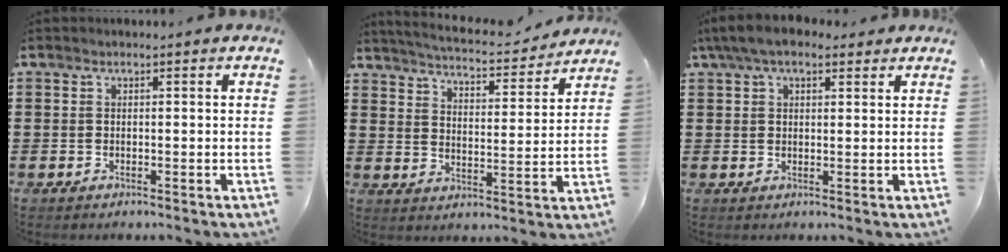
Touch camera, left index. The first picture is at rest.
{"total": 4.3, "force": [4.2, -0.3, 1.0], "torque": [-0.044, -0.036, 0.066]}
{"total": 5.5, "force": [3.7, 2.1, 3.5], "torque": [-0.076, 0.004, 0.068]}